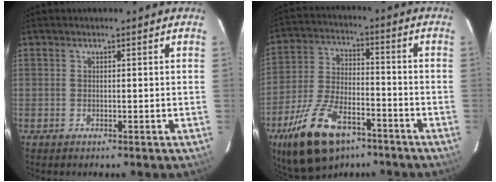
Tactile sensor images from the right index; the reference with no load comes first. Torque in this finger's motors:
{"motor_torque": [1.05, -1.09, 0.78, 0.17]}